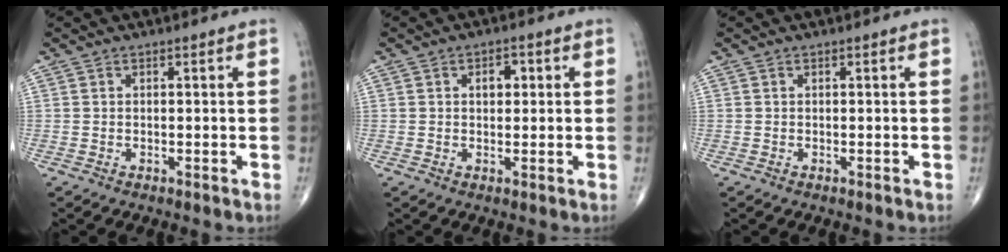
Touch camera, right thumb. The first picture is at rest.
{"total": 2.8, "force": [0.7, 1.9, 2.0], "torque": [-0.017, 0.003, 0.008]}
{"total": 0.0}